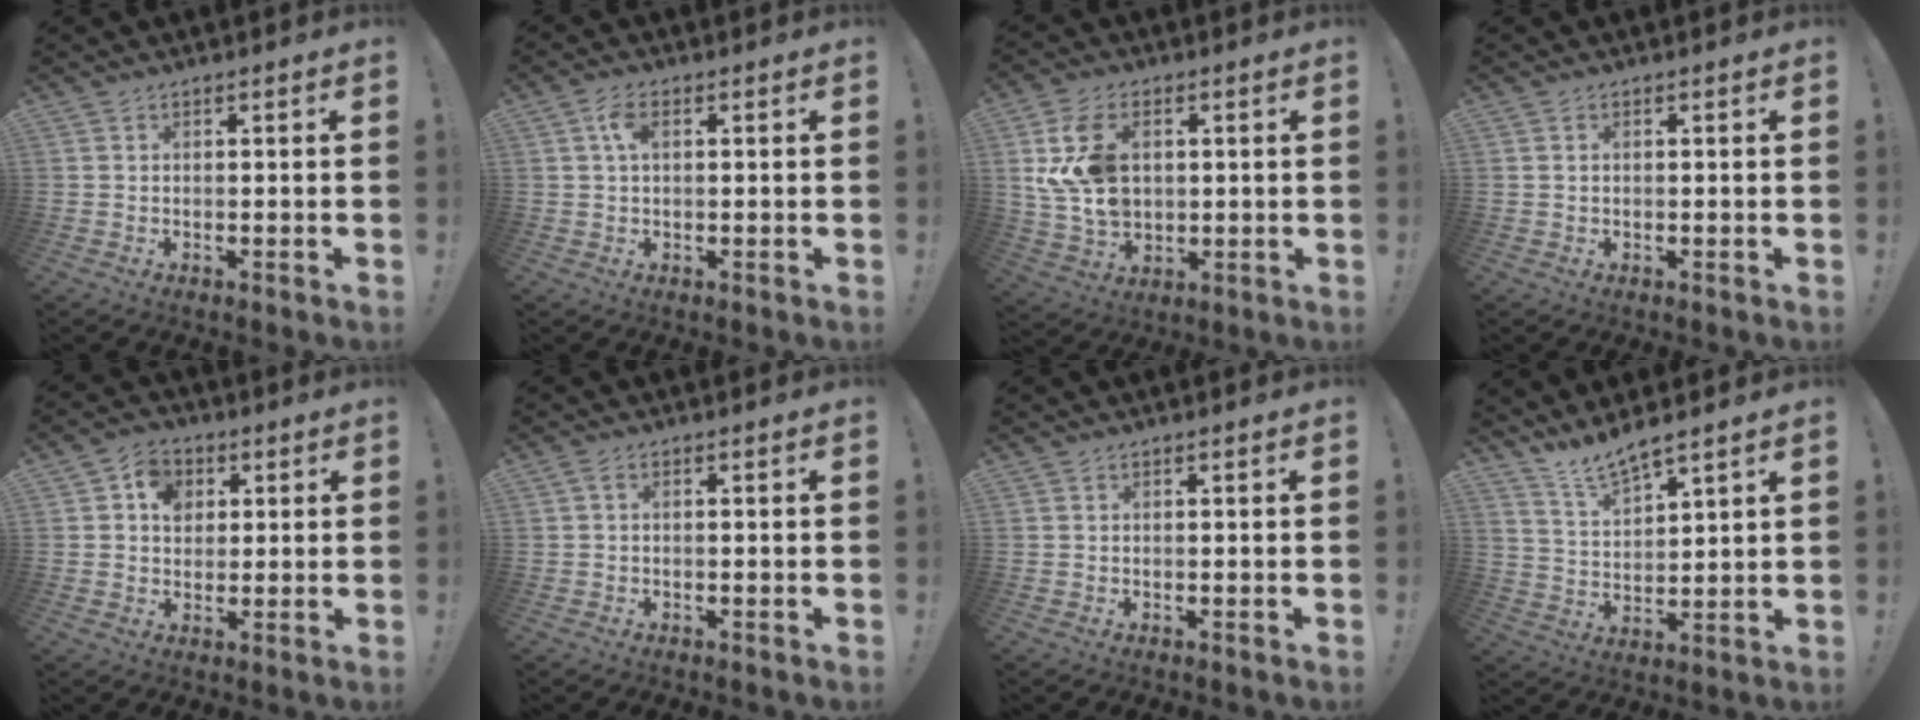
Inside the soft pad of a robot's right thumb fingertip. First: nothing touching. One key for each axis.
{"total": 4.3, "fx": 1.1, "fy": 2.3, "fz": 3.5, "tx": -0.058, "ty": 0.003, "tz": 0.015}
{"total": 14.4, "fx": 3.0, "fy": 10.0, "fz": 9.8, "tx": -0.190, "ty": 0.000, "tz": 0.059}
{"total": 0.6, "fx": 0.4, "fy": 0.4, "fz": 0.4, "tx": -0.013, "ty": 0.004, "tz": 0.008}
{"total": 7.3, "fx": 1.9, "fy": 6.2, "fz": 3.3, "tx": -0.040, "ty": -0.002, "tz": 0.034}
{"total": 0.9, "fx": 0.0, "fy": 0.4, "fz": 0.8, "tx": -0.014, "ty": 0.003, "tz": -0.001}
{"total": 0.0}
{"total": 7.6, "fx": 6.9, "fy": 0.8, "fz": 3.0, "tx": -0.066, "ty": -0.042, "tz": 0.127}